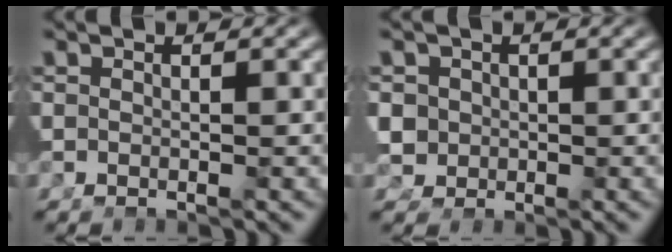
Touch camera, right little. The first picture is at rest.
{"total": 3.2, "force": [-0.3, 2.9, 1.3], "torque": [-0.032, -0.014, 0.003]}